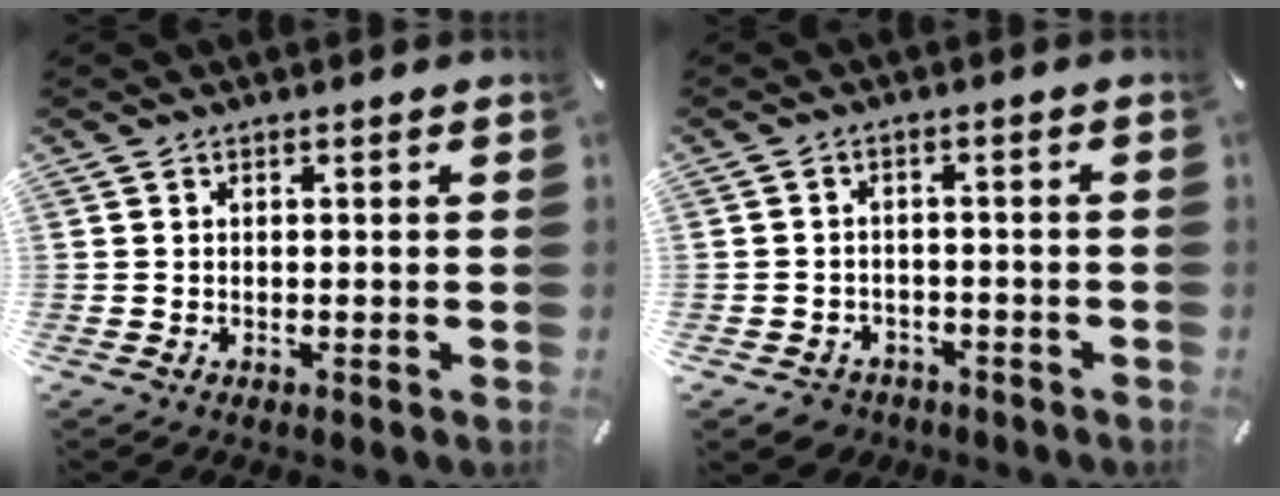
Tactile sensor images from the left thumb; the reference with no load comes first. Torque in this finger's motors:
{"motor_torque": [-0.08, 0.16, 0.04, 0.04, 0.05]}